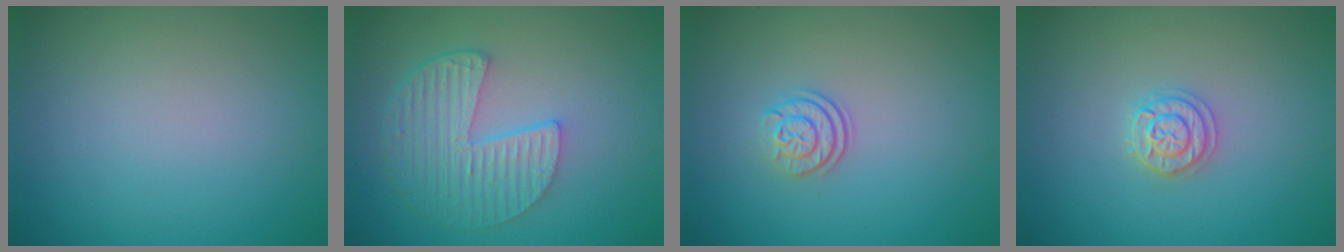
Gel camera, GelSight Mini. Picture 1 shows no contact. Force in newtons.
{"total": 5.3, "press": 4.0, "slide": 3.5}
{"total": 2.4, "press": 1.8, "slide": 1.5}
{"total": 2.0, "press": 1.9, "slide": 0.3}